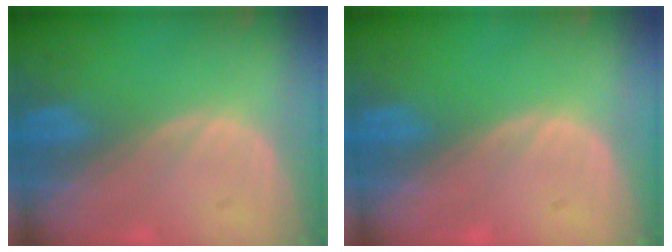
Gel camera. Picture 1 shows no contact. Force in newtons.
{"total": 0.0}